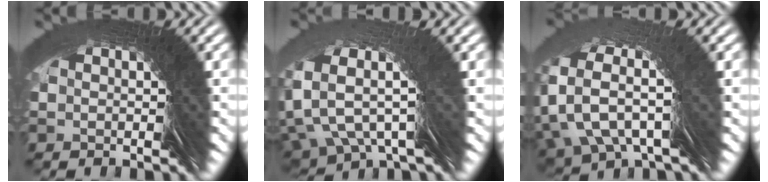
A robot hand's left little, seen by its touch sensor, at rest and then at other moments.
{"total": 3.1, "force": [3.0, -0.8, 0.2], "torque": [-0.020, 0.035, 0.035]}
{"total": 4.0, "force": [3.9, -0.5, -0.8], "torque": [-0.031, 0.029, 0.054]}